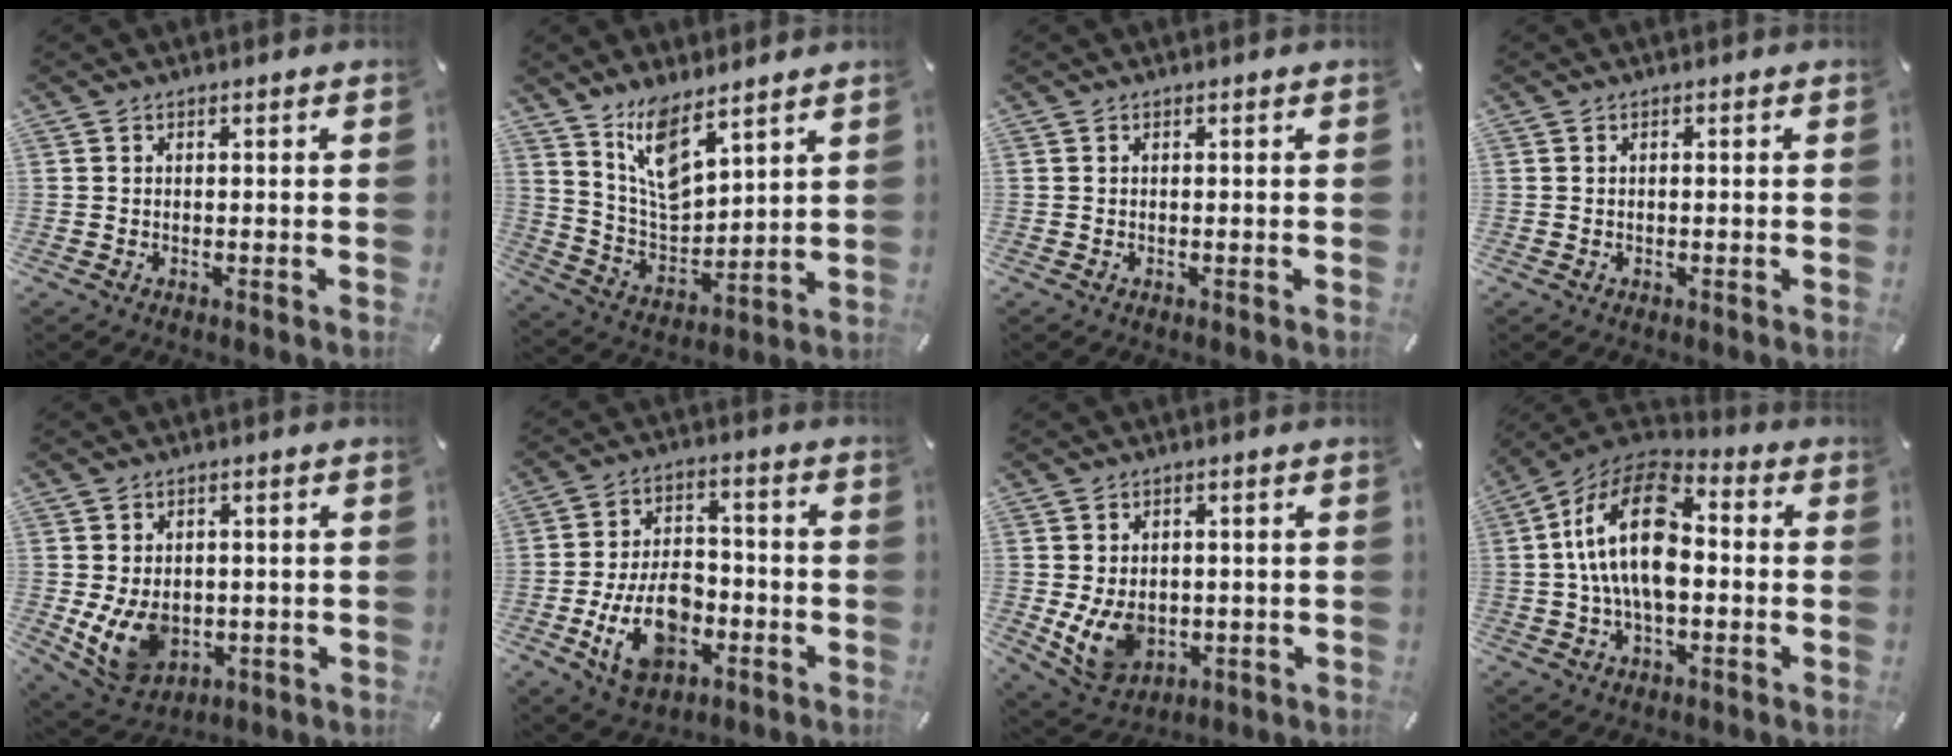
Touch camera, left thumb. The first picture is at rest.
{"total": 10.9, "force": [8.8, 4.5, 4.7], "torque": [-0.100, -0.054, 0.167]}
{"total": 0.0}
{"total": 0.0}
{"total": 9.3, "force": [-1.2, 7.2, 5.7], "torque": [-0.113, -0.002, -0.019]}
{"total": 14.5, "force": [-4.8, 9.1, 10.3], "torque": [-0.190, 0.014, -0.084]}
{"total": 8.7, "force": [-0.9, 6.9, 5.3], "torque": [-0.108, 0.003, -0.012]}
{"total": 17.7, "force": [0.2, 10.5, 14.3], "torque": [-0.294, 0.013, -0.002]}